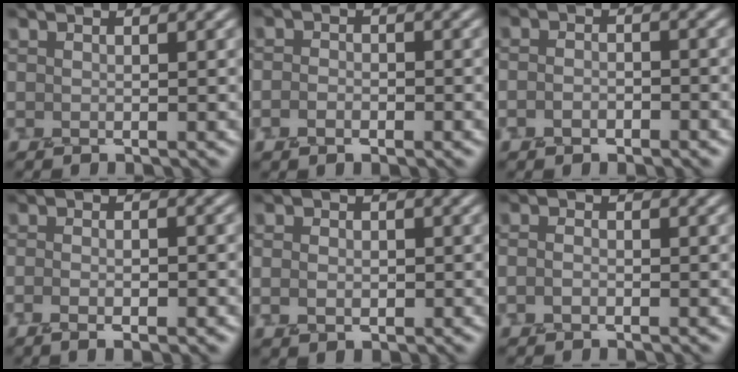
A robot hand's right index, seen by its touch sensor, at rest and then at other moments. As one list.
[{"total": 1.8, "force": [-0.6, 1.3, 1.1], "torque": [-0.004, 0.001, -0.014]}, {"total": 1.7, "force": [-0.8, 1.1, 1.1], "torque": [-0.012, 0.004, -0.015]}, {"total": 3.8, "force": [-1.2, 1.6, 3.2], "torque": [-0.027, 0.003, -0.017]}, {"total": 2.2, "force": [0.1, 1.8, 1.3], "torque": [-0.011, 0.005, -0.002]}, {"total": 1.0, "force": [-0.3, 0.6, 0.7], "torque": [-0.012, 0.005, -0.008]}]